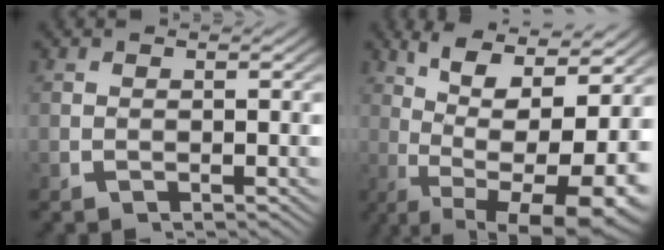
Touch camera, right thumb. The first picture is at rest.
{"total": 13.1, "force": [-0.9, 7.3, 10.8], "torque": [-0.196, -0.059, 0.015]}